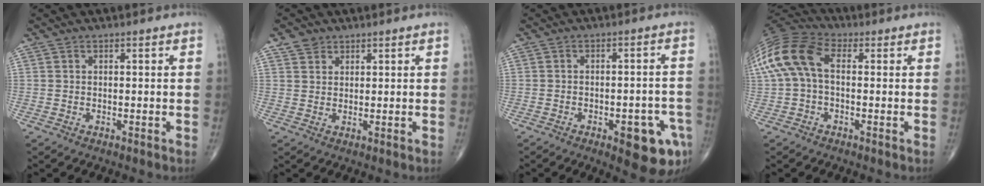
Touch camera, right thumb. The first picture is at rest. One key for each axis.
{"total": 2.6, "fx": 1.8, "fy": 1.8, "fz": 0.6, "tx": -0.001, "ty": -0.003, "tz": 0.031}
{"total": 10.1, "fx": -4.5, "fy": 3.6, "fz": 8.3, "tx": -0.084, "ty": 0.021, "tz": -0.048}
{"total": 12.7, "fx": 1.3, "fy": 7.6, "fz": 10.1, "tx": -0.216, "ty": 0.034, "tz": 0.012}